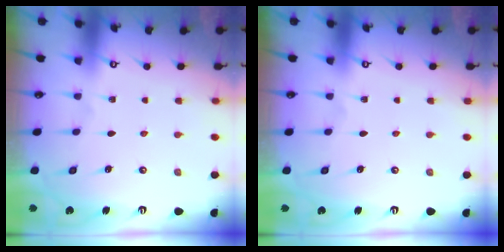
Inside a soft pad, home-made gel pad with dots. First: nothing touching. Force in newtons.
{"total": 0.0}